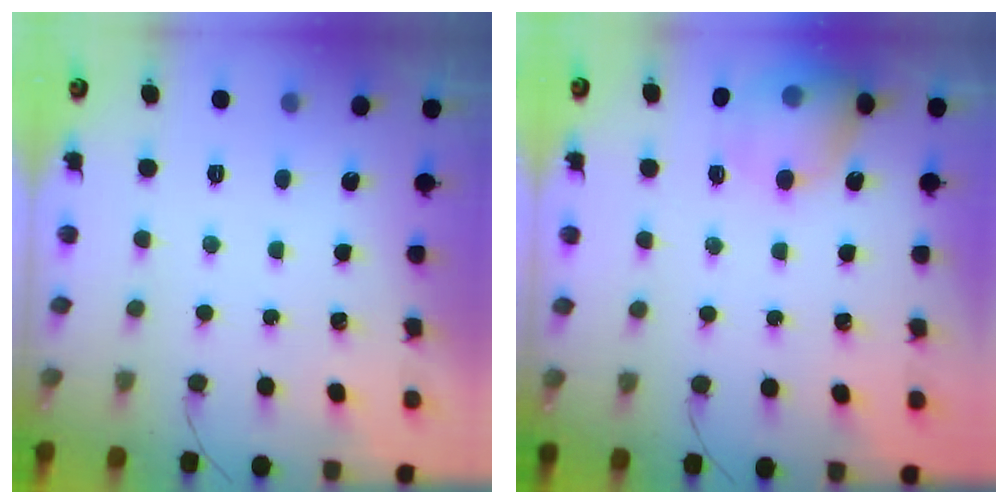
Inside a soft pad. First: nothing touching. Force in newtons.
{"total": 13.3, "press": 13.1, "slide": 2.1}